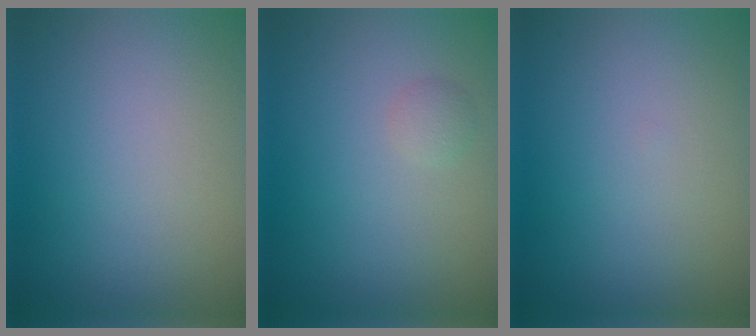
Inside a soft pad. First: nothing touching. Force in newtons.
{"total": 0.8, "press": 0.8, "slide": 0.0}
{"total": 0.0}